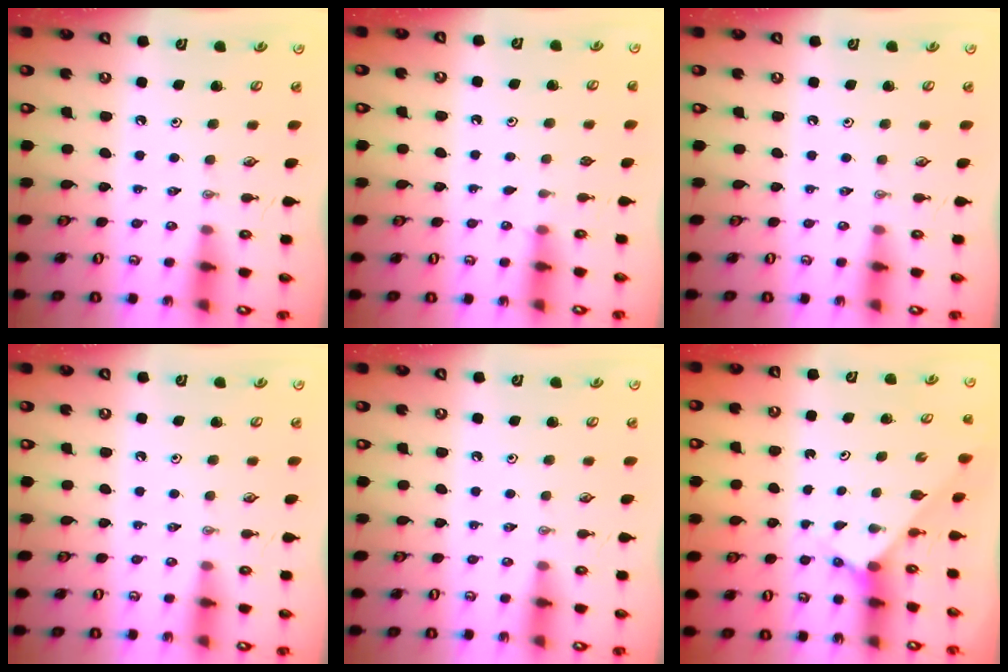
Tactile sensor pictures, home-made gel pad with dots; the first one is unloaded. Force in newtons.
{"total": 1.7, "press": 1.6, "slide": 0.2}
{"total": 0.0}
{"total": 0.0}
{"total": 0.0}
{"total": 2.7, "press": 2.7, "slide": 0.2}